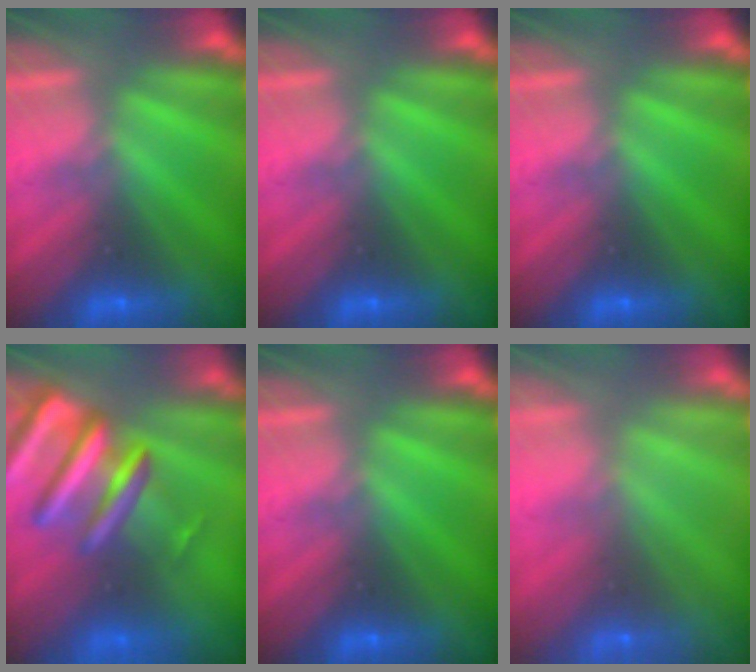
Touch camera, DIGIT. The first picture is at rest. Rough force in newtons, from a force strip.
{"total": 0.0}
{"total": 0.0}
{"total": 9.6}
{"total": 0.0}
{"total": 9.0}